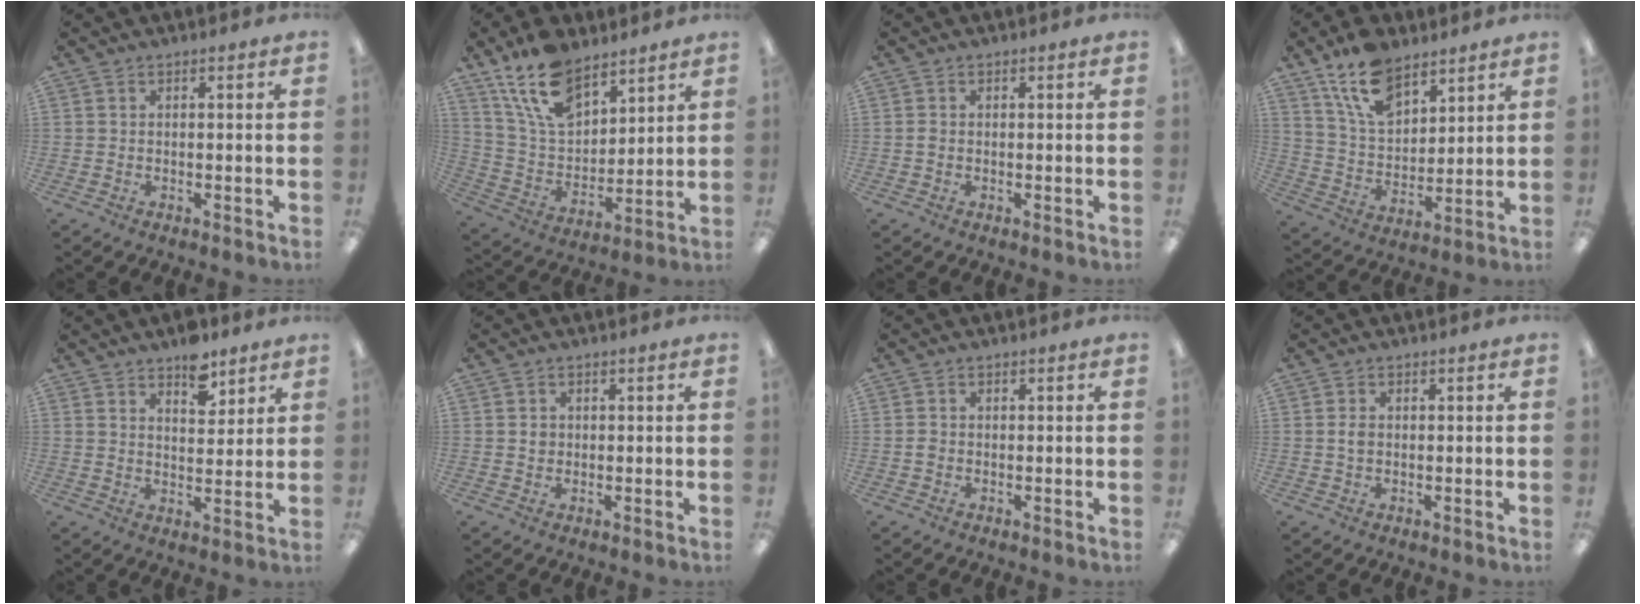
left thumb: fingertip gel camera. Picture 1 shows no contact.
{"total": 16.3, "force": [10.9, 8.6, 8.5], "torque": [-0.165, -0.044, 0.205]}
{"total": 0.8, "force": [-0.1, 0.6, 0.6], "torque": [-0.011, 0.003, -0.003]}
{"total": 13.9, "force": [9.4, 7.4, 7.1], "torque": [-0.132, -0.036, 0.175]}
{"total": 6.8, "force": [5.1, 3.5, 2.9], "torque": [-0.024, -0.030, 0.086]}
{"total": 1.6, "force": [0.3, 1.4, 0.7], "torque": [-0.007, 0.004, 0.001]}
{"total": 0.9, "force": [-0.2, 0.8, 0.4], "torque": [-0.008, 0.004, -0.005]}
{"total": 2.1, "force": [0.2, 1.3, 1.6], "torque": [-0.031, 0.004, 0.002]}